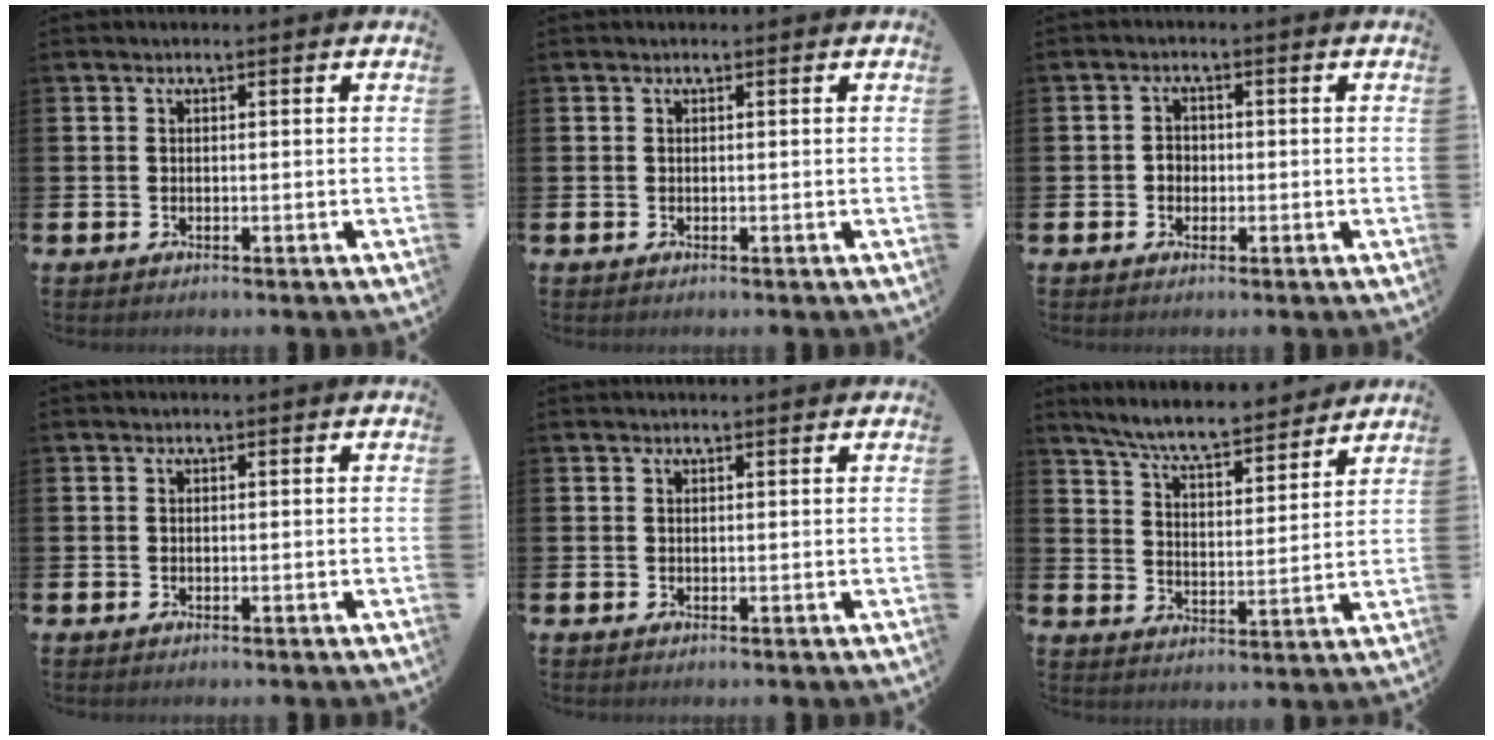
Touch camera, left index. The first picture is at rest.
{"total": 0.0}
{"total": 1.8, "force": [-0.3, 1.6, 0.7], "torque": [-0.006, 0.004, -0.010]}
{"total": 0.0}
{"total": 0.6, "force": [0.6, 0.0, 0.1], "torque": [0.010, -0.005, 0.008]}
{"total": 7.4, "force": [7.0, 0.8, 2.3], "torque": [-0.072, -0.045, 0.122]}